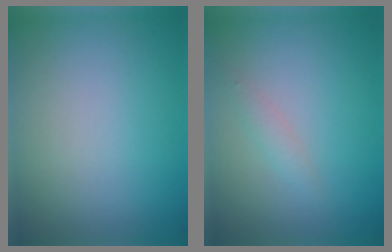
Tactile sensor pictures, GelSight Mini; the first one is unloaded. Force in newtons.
{"total": 1.1, "press": 1.1, "slide": 0.1}